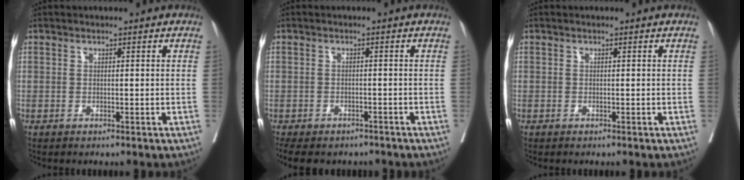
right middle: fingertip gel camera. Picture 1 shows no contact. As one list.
[{"total": 10.2, "force": [-8.3, 4.6, 3.8], "torque": [-0.075, -0.006, -0.107]}, {"total": 0.0}]